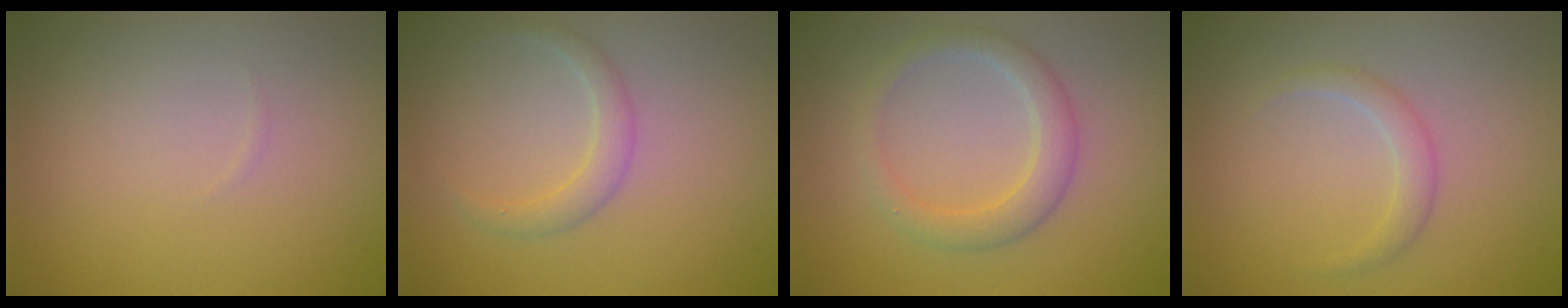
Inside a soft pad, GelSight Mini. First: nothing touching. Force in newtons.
{"total": 1.7, "press": 1.7, "slide": 0.2}
{"total": 2.8, "press": 2.8, "slide": 0.1}
{"total": 1.5, "press": 1.5, "slide": 0.1}